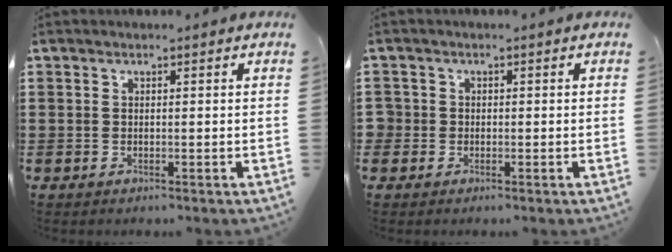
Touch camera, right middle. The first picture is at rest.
{"total": 1.7, "force": [-0.2, 1.7, 0.2], "torque": [-0.011, 0.007, -0.008]}